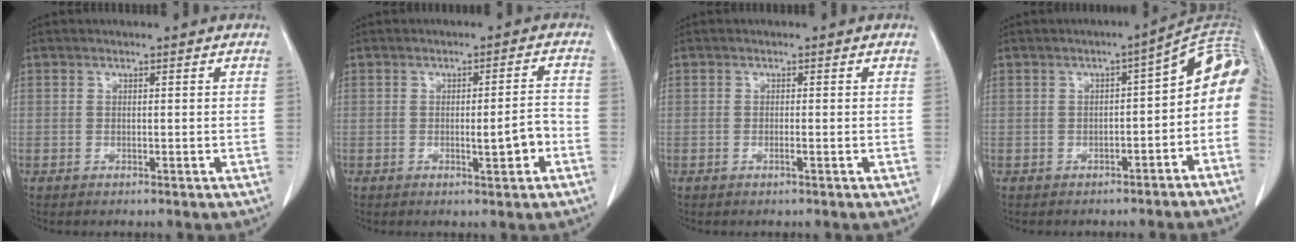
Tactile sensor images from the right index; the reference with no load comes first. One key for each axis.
{"total": 4.4, "fx": -1.6, "fy": 0.5, "fz": 4.1, "tx": -0.052, "ty": 0.002, "tz": -0.021}
{"total": 0.6, "fx": -0.3, "fy": -0.1, "fz": 0.4, "tx": -0.009, "ty": 0.001, "tz": -0.006}
{"total": 10.8, "fx": -3.1, "fy": 4.9, "fz": 9.1, "tx": -0.113, "ty": 0.038, "tz": -0.044}